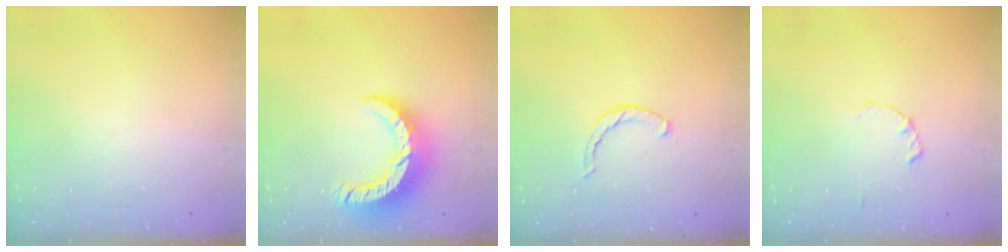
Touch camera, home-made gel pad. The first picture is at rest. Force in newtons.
{"total": 12.0, "press": 12.0, "slide": 1.2}
{"total": 2.3, "press": 2.3, "slide": 0.4}
{"total": 0.0}